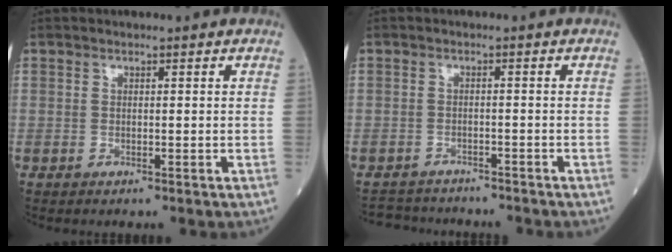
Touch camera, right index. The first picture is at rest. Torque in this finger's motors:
{"motor_torque": [-1.76, -0.38, -1.05, -0.21]}